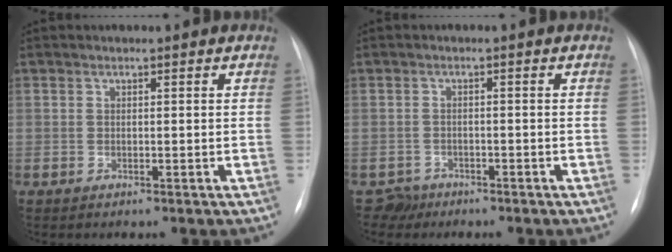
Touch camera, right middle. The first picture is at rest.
{"total": 2.1, "force": [-1.6, 1.2, -0.8], "torque": [0.015, 0.005, -0.026]}